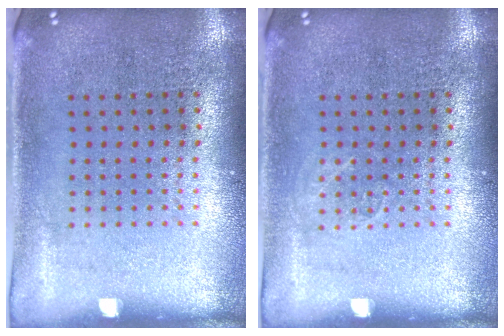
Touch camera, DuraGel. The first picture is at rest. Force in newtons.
{"total": 0.8, "press": 0.8, "slide": 0.0}